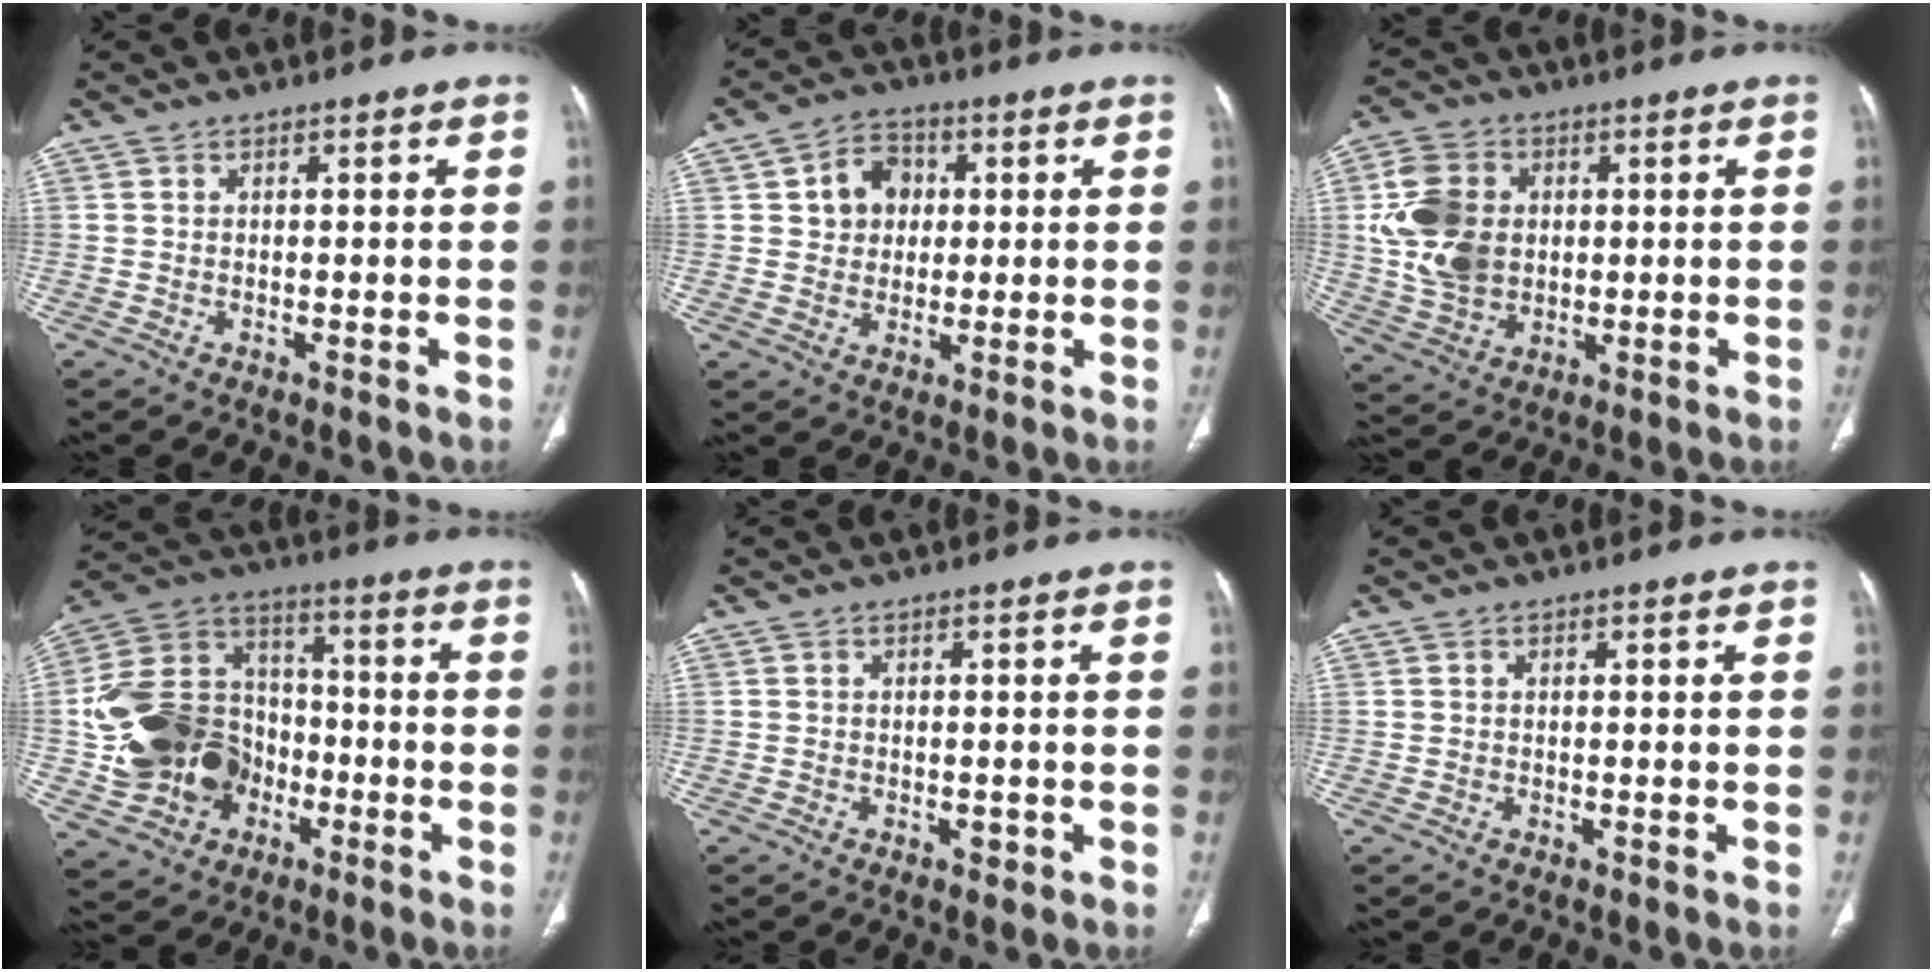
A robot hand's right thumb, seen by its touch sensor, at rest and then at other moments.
{"total": 7.5, "force": [1.6, 6.4, 3.7], "torque": [-0.026, 0.003, 0.023]}
{"total": 12.9, "force": [1.5, 10.0, 8.1], "torque": [-0.142, 0.000, 0.035]}
{"total": 20.0, "force": [-4.6, 16.3, 10.7], "torque": [-0.179, 0.044, -0.073]}
{"total": 1.0, "force": [-0.4, 0.6, 0.6], "torque": [-0.006, 0.000, -0.005]}
{"total": 0.0}